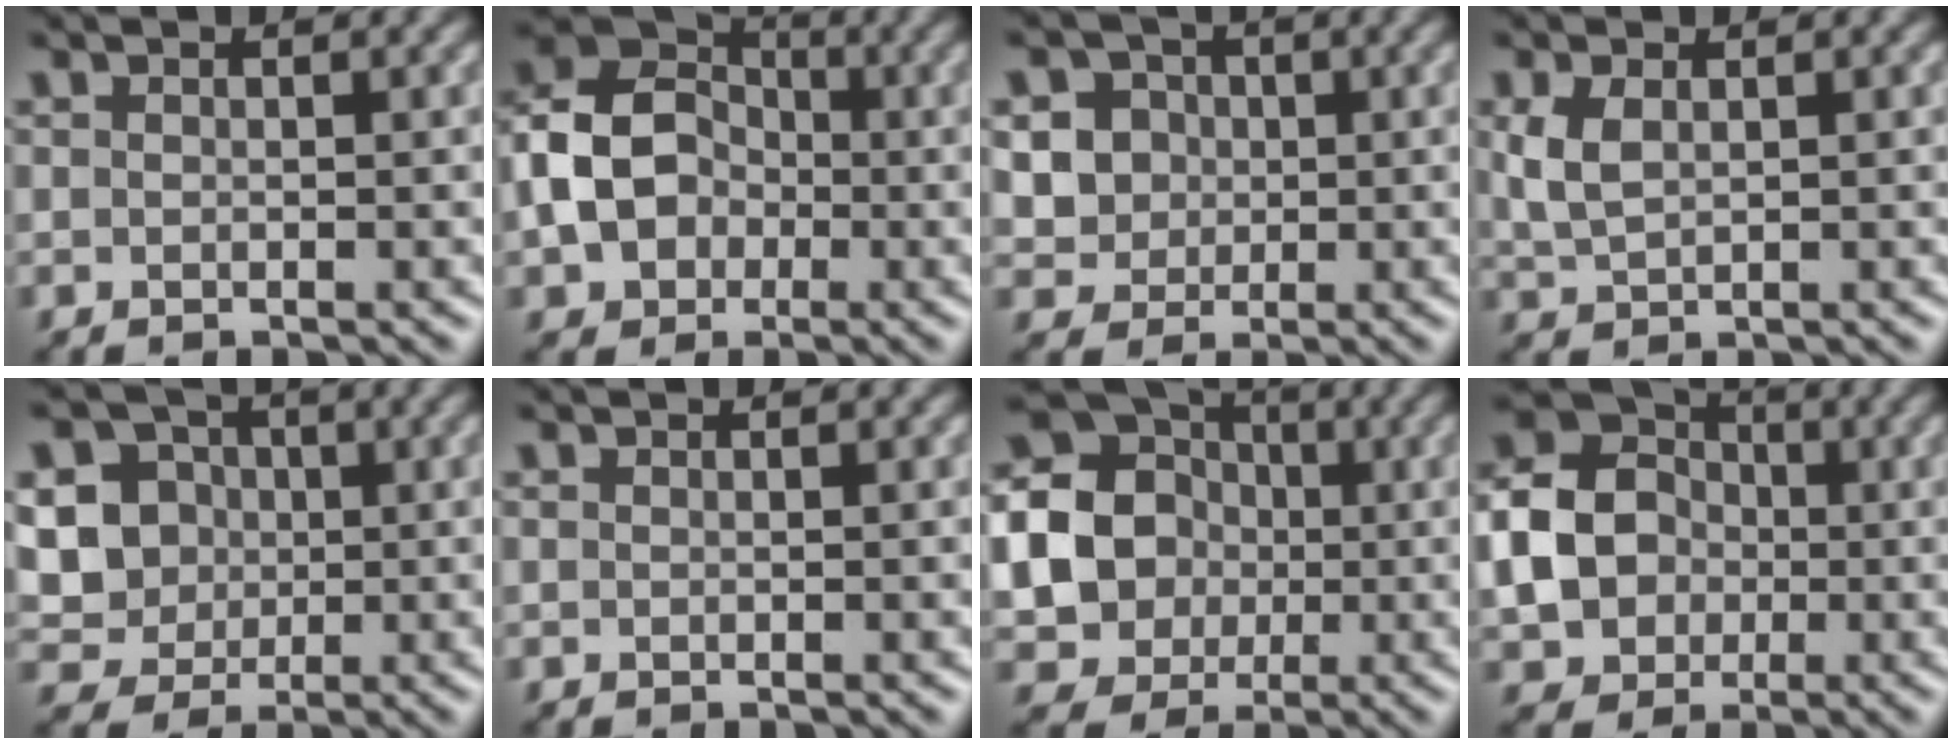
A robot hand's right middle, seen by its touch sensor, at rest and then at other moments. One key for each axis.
{"total": 8.1, "fx": -1.4, "fy": 6.4, "fz": 4.8, "tx": -0.100, "ty": 0.003, "tz": -0.037}
{"total": 6.2, "fx": 1.6, "fy": 5.5, "fz": 2.3, "tx": -0.046, "ty": 0.026, "tz": 0.022}
{"total": 2.4, "fx": 0.7, "fy": 1.5, "fz": 1.8, "tx": -0.050, "ty": 0.001, "tz": 0.021}
{"total": 9.1, "fx": 1.2, "fy": 8.3, "fz": 3.6, "tx": -0.097, "ty": 0.023, "tz": 0.020}
{"total": 0.0}
{"total": 18.9, "fx": 0.2, "fy": 17.7, "fz": 6.4, "tx": -0.177, "ty": 0.004, "tz": -0.033}
{"total": 7.7, "fx": -0.6, "fy": 6.5, "fz": 4.1, "tx": -0.090, "ty": -0.002, "tz": -0.015}